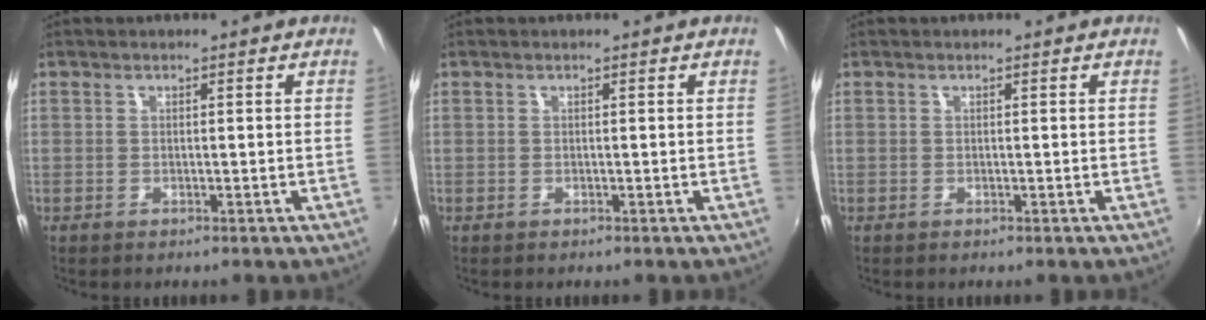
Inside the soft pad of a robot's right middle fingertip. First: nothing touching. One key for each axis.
{"total": 0.0}
{"total": 0.0}